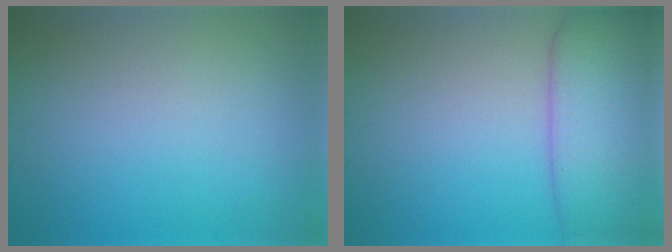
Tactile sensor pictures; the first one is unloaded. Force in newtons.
{"total": 7.1, "press": 7.1, "slide": 0.6}